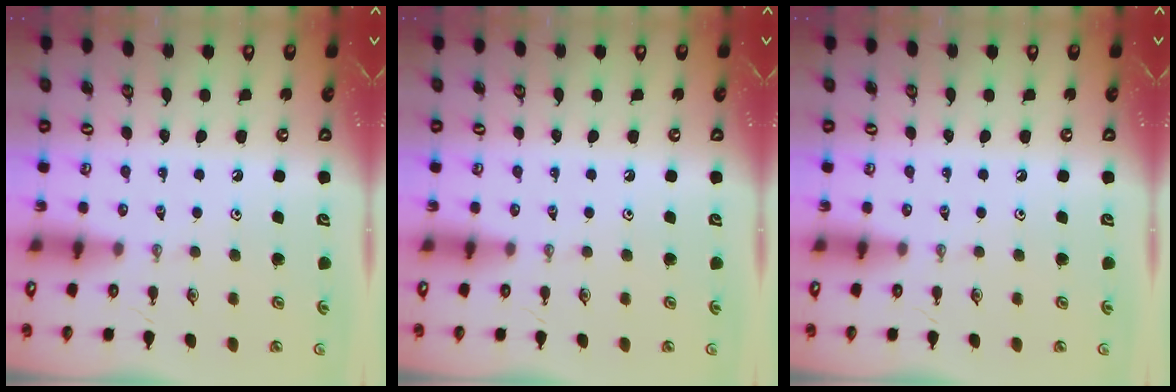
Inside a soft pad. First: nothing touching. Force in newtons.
{"total": 0.0}
{"total": 0.0}